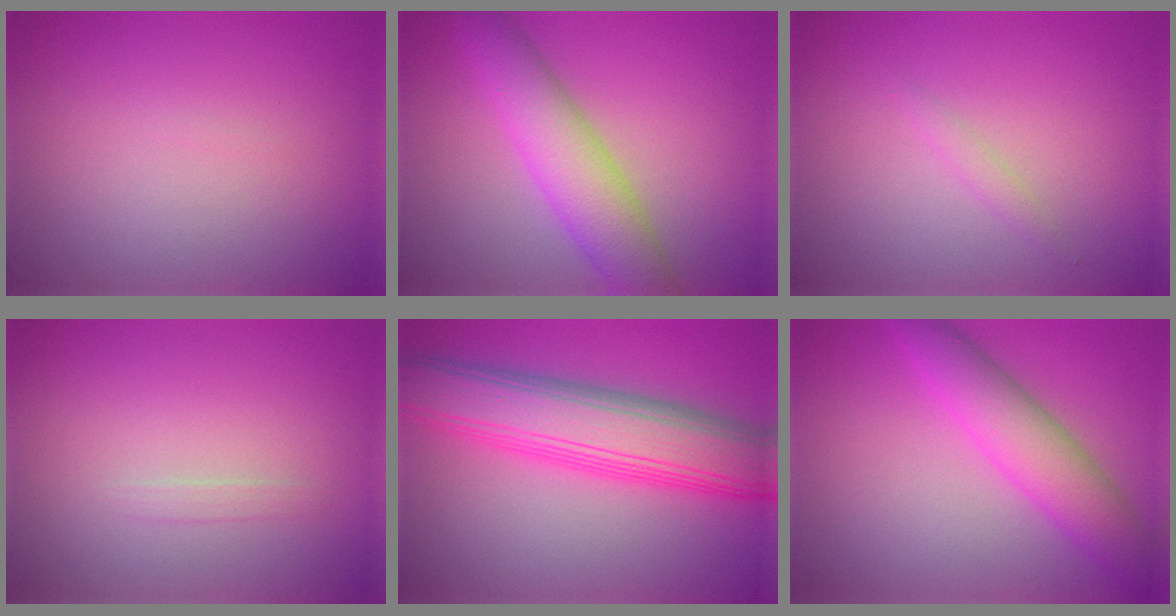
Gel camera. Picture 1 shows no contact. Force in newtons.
{"total": 6.1, "press": 6.1, "slide": 0.1}
{"total": 0.9, "press": 0.9, "slide": 0.1}
{"total": 0.6, "press": 0.6, "slide": 0.0}
{"total": 8.9, "press": 8.9, "slide": 0.2}
{"total": 5.4, "press": 5.4, "slide": 0.1}